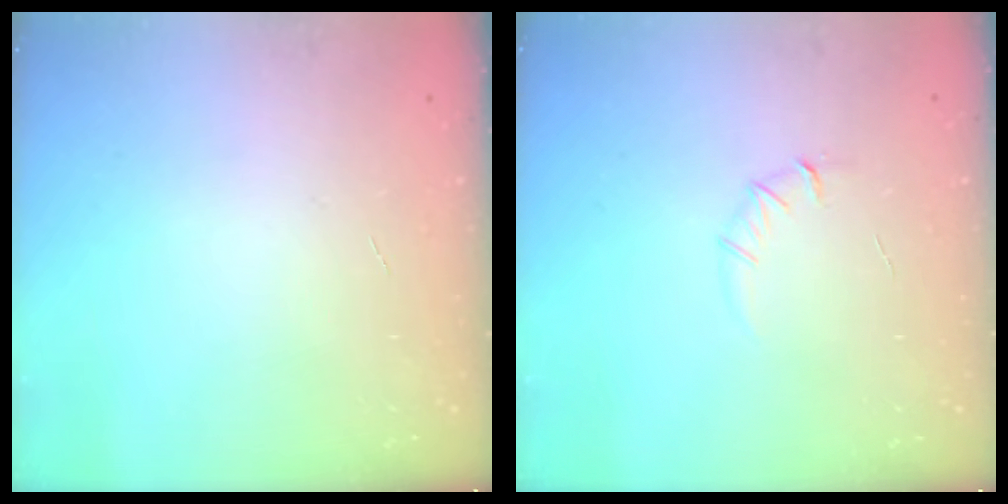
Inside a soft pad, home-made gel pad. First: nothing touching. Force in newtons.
{"total": 4.2, "press": 4.0, "slide": 1.3}